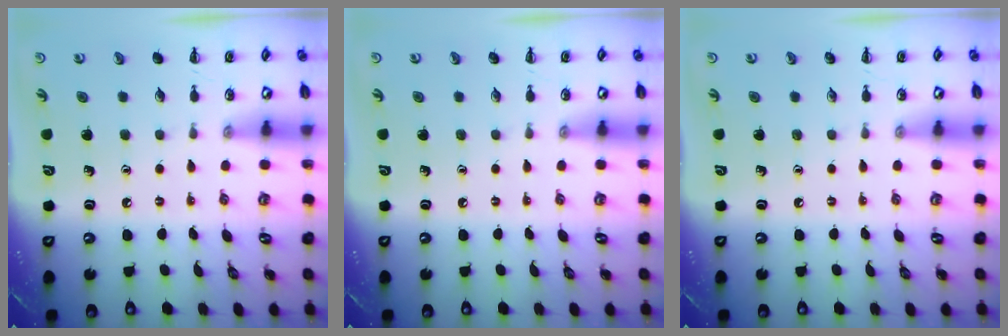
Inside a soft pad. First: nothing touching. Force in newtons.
{"total": 0.0}
{"total": 0.0}